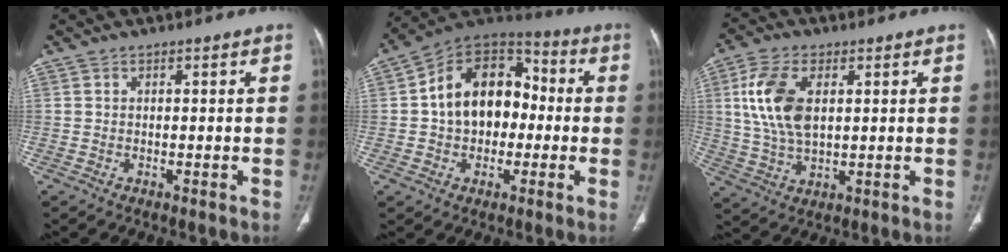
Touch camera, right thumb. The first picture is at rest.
{"total": 16.5, "force": [-0.1, 12.0, 11.4], "torque": [-0.143, 0.043, -0.013]}
{"total": 11.7, "force": [2.7, 6.6, 9.4], "torque": [-0.193, -0.003, 0.055]}